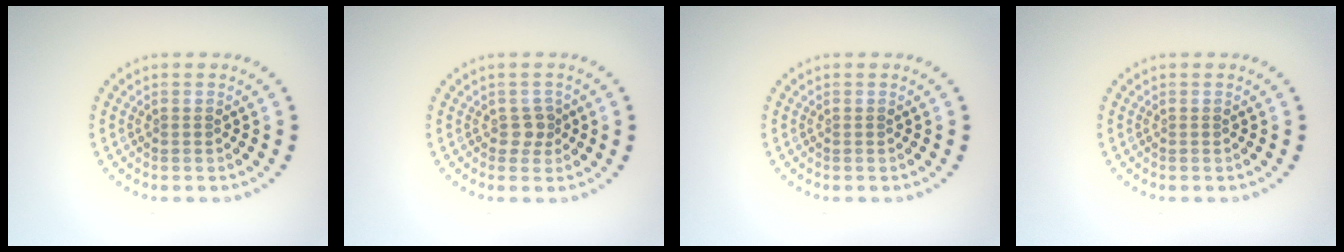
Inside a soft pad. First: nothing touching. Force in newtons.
{"total": 1.4, "press": 1.1, "slide": 0.8}
{"total": 0.0}
{"total": 0.0}